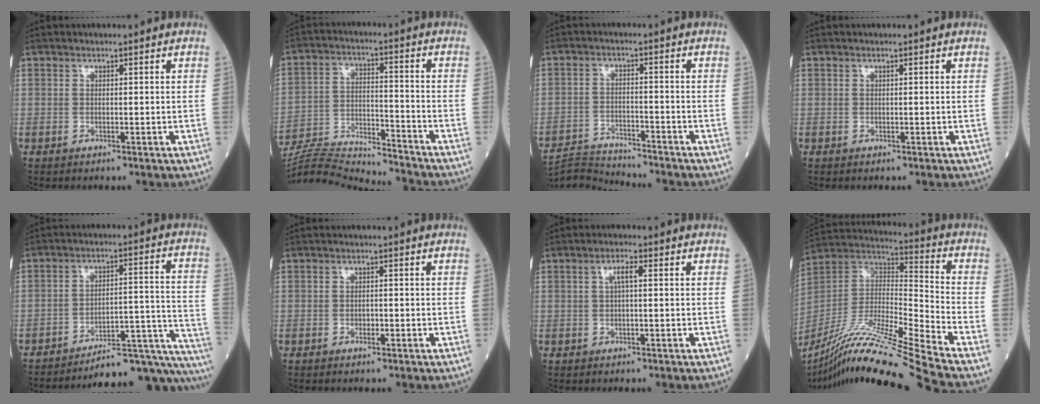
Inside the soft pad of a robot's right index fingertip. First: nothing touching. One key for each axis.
{"total": 15.8, "fx": -15.5, "fy": -0.6, "fz": 2.9, "tx": -0.053, "ty": 0.011, "tz": -0.254}
{"total": 6.2, "fx": -6.1, "fy": -0.7, "fz": -1.2, "tx": 0.013, "ty": -0.005, "tz": -0.108}
{"total": 0.0}
{"total": 19.0, "fx": -18.1, "fy": 1.6, "fz": 5.4, "tx": 0.001, "ty": 0.053, "tz": -0.238}
{"total": 0.9, "fx": -0.4, "fy": 0.5, "fz": 0.6, "tx": -0.011, "ty": 0.002, "tz": -0.003}
{"total": 2.2, "fx": 0.5, "fy": 0.2, "fz": 2.2, "tx": -0.042, "ty": 0.006, "tz": 0.011}
{"total": 24.7, "fx": -20.4, "fy": -2.8, "fz": 13.6, "tx": -0.259, "ty": -0.034, "tz": -0.366}